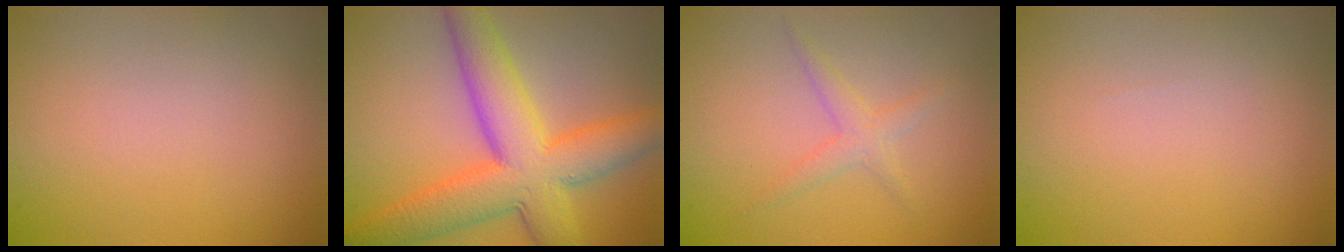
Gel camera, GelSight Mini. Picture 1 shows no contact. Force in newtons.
{"total": 9.3, "press": 9.3, "slide": 0.3}
{"total": 1.8, "press": 1.8, "slide": 0.1}
{"total": 0.0}